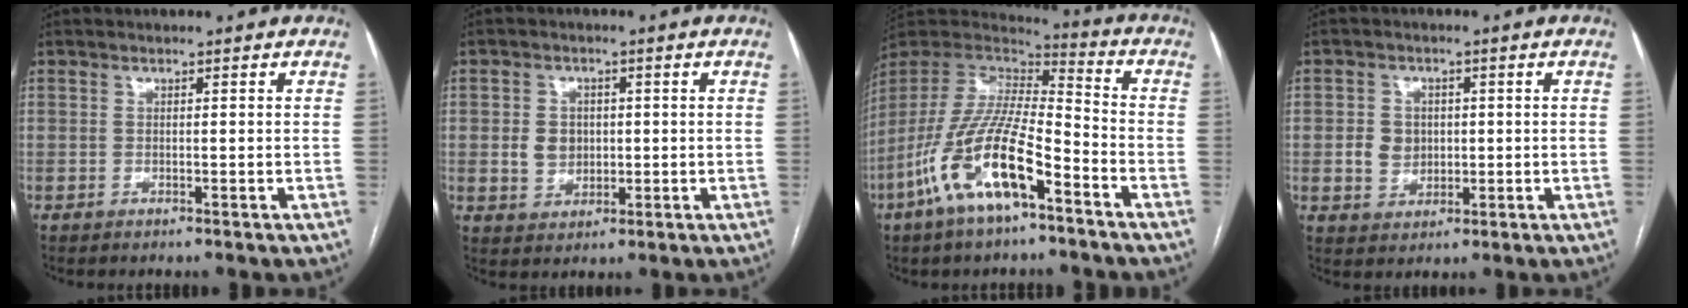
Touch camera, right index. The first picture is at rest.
{"total": 4.5, "force": [0.2, 3.9, 2.3], "torque": [-0.040, 0.009, 0.013]}
{"total": 17.1, "force": [-8.6, 4.1, 14.2], "torque": [-0.298, -0.016, -0.160]}
{"total": 4.5, "force": [0.1, 4.0, 2.0], "torque": [-0.036, 0.010, 0.012]}